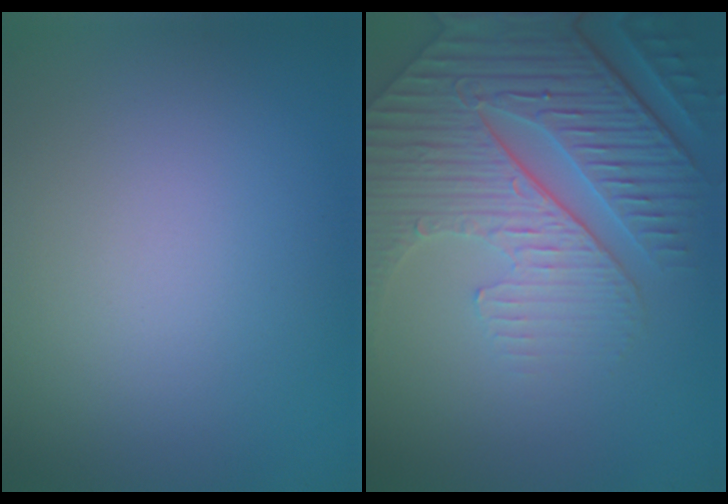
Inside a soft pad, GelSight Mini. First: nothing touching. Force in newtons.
{"total": 8.0, "press": 6.2, "slide": 5.1}